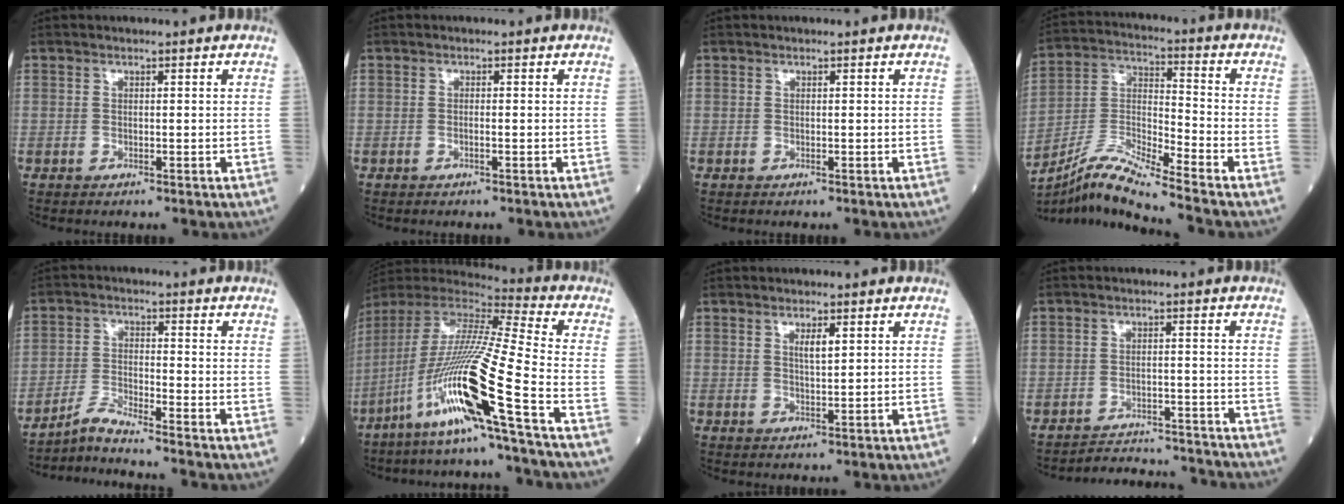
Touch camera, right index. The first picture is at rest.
{"total": 0.6, "force": [-0.3, 0.0, 0.5], "torque": [-0.011, 0.001, -0.006]}
{"total": 0.0}
{"total": 11.0, "force": [-9.3, -1.1, 5.8], "torque": [-0.122, -0.005, -0.176]}
{"total": 4.4, "force": [-4.0, -1.5, 0.8], "torque": [-0.029, -0.023, -0.081]}
{"total": 21.3, "force": [-10.0, -1.5, 18.7], "torque": [-0.404, -0.044, -0.204]}
{"total": 2.3, "force": [1.0, 0.4, 2.1], "torque": [-0.039, -0.001, 0.017]}
{"total": 11.1, "force": [-11.1, 0.2, 0.2], "torque": [-0.001, 0.017, -0.166]}